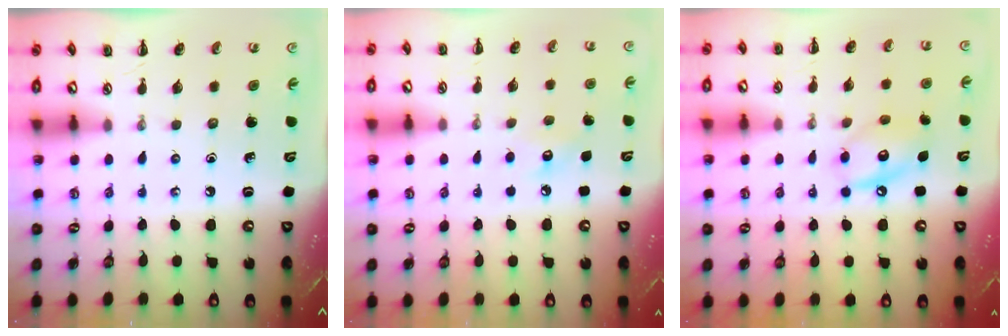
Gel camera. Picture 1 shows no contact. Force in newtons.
{"total": 6.2, "press": 6.0, "slide": 1.8}
{"total": 11.1, "press": 10.9, "slide": 1.7}